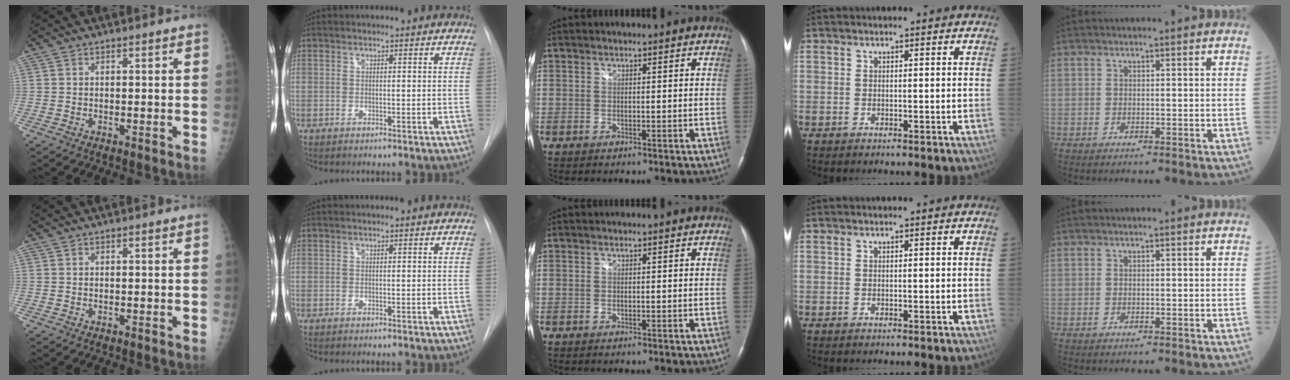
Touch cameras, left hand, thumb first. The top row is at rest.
{}